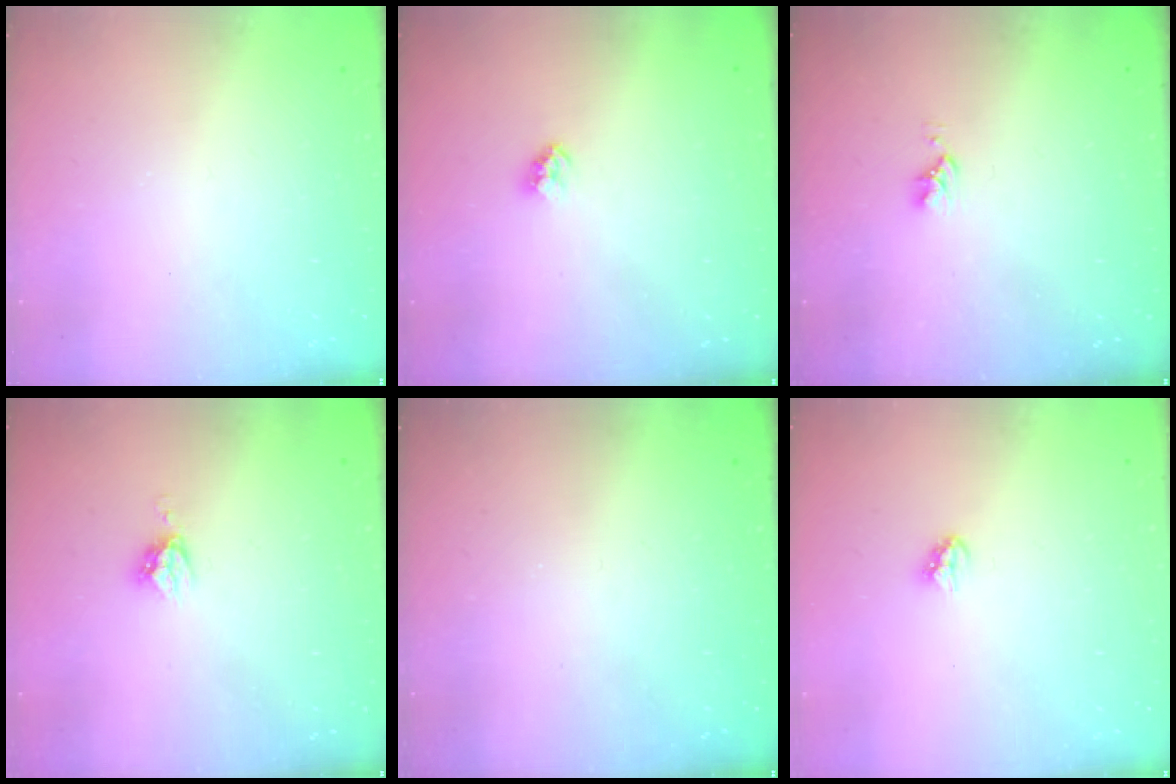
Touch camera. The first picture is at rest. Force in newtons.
{"total": 2.3, "press": 2.3, "slide": 0.1}
{"total": 3.0, "press": 3.0, "slide": 0.4}
{"total": 4.9, "press": 4.9, "slide": 0.1}
{"total": 0.0}
{"total": 2.9, "press": 2.9, "slide": 0.2}